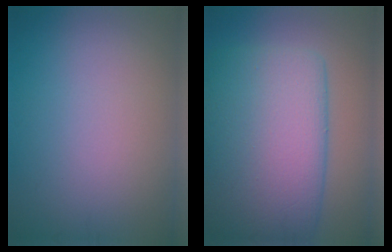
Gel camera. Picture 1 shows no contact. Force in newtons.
{"total": 12.3, "press": 12.3, "slide": 0.3}